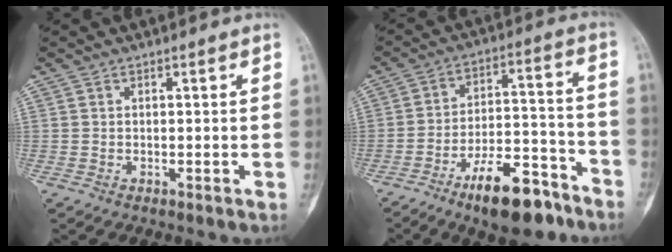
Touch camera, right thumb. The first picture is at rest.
{"total": 15.6, "force": [-10.2, 5.9, 10.2], "torque": [-0.141, 0.079, -0.161]}